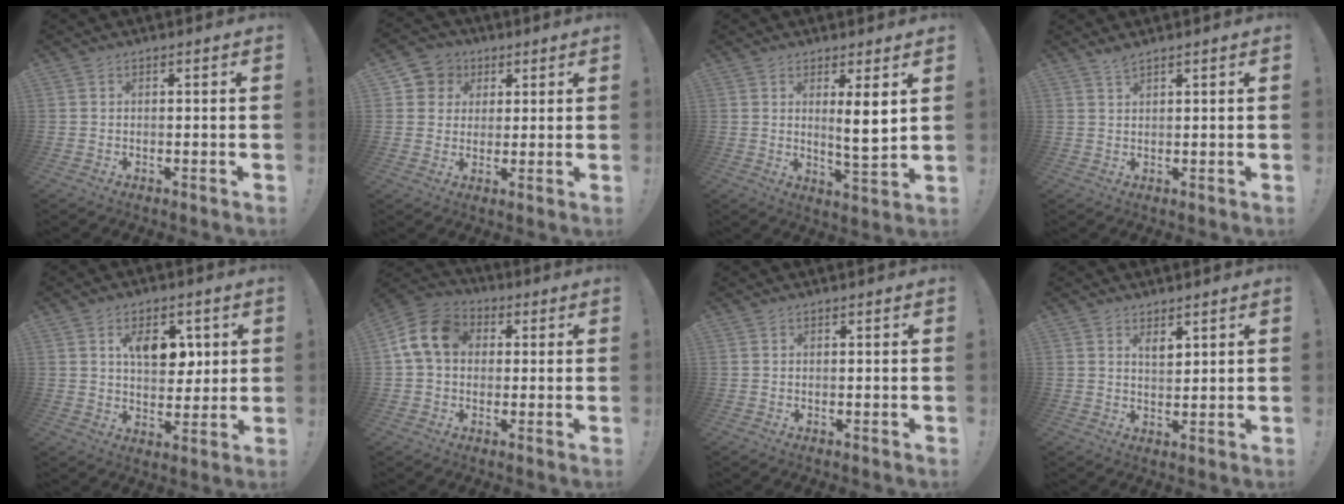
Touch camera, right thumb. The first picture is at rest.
{"total": 7.0, "force": [1.7, 6.7, 1.2], "torque": [-0.010, -0.009, 0.037]}
{"total": 6.8, "force": [2.3, 0.3, 6.4], "torque": [-0.097, -0.020, 0.034]}
{"total": 1.8, "force": [1.6, 0.2, 0.9], "torque": [-0.014, -0.007, 0.027]}
{"total": 10.0, "force": [3.7, 6.3, 6.9], "torque": [-0.092, -0.006, 0.067]}
{"total": 12.8, "force": [2.8, 9.8, 7.8], "torque": [-0.134, 0.015, 0.060]}
{"total": 0.0}
{"total": 3.4, "force": [2.4, 1.2, 2.0], "torque": [-0.028, -0.018, 0.039]}